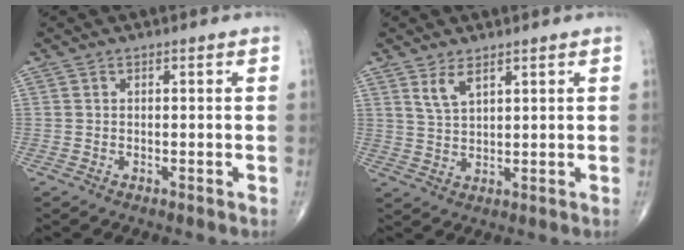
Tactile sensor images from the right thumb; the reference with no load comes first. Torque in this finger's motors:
{"motor_torque": [-0.23, -0.12, 0.07, -0.05, -0.03]}